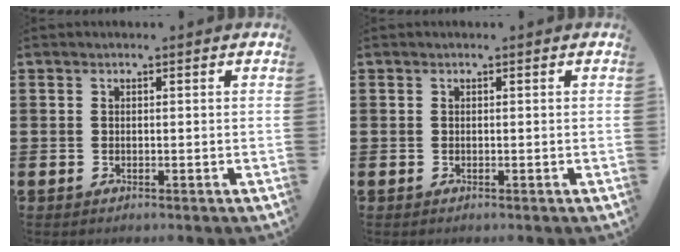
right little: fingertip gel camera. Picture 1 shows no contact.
{"total": 0.0}